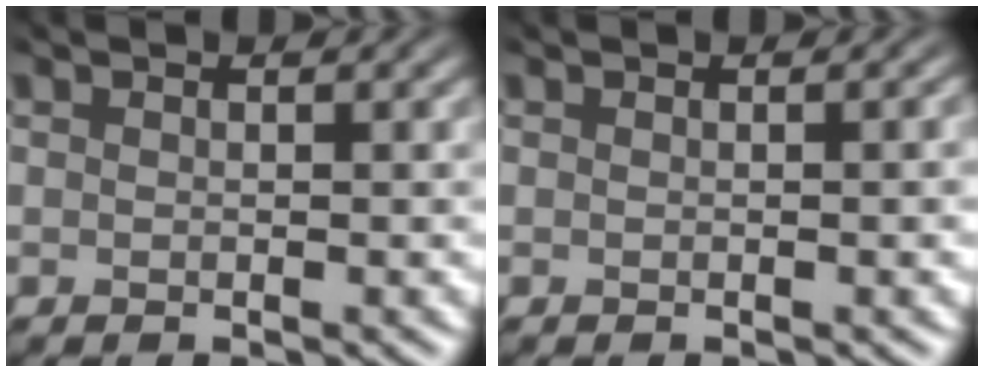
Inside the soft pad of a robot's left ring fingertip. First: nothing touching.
{"total": 2.3, "force": [0.3, 0.9, 2.1], "torque": [-0.016, 0.007, -0.003]}